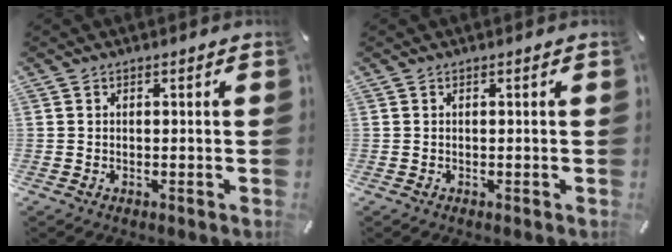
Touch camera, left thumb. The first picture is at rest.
{"total": 0.0}